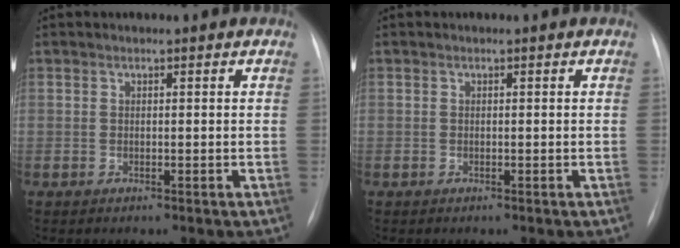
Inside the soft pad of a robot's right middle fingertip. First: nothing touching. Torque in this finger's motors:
{"motor_torque": [1.09, -1.07, 0.36, -0.08]}